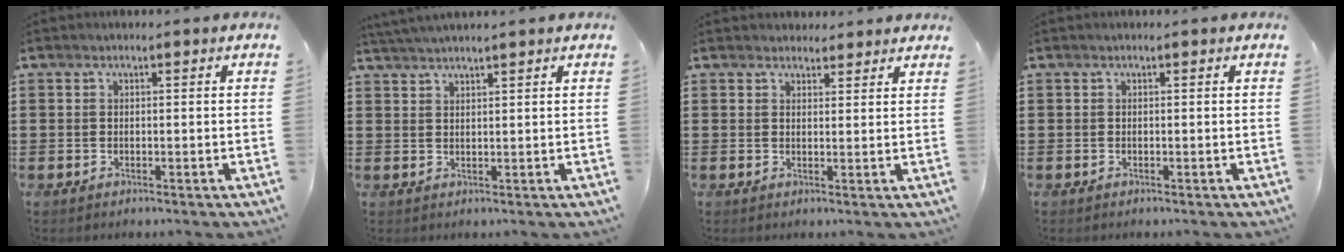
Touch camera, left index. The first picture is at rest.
{"total": 2.0, "force": [1.9, -0.6, 0.4], "torque": [-0.010, 0.000, 0.038]}
{"total": 2.3, "force": [2.1, 0.7, 0.0], "torque": [-0.005, 0.001, 0.042]}
{"total": 0.0}